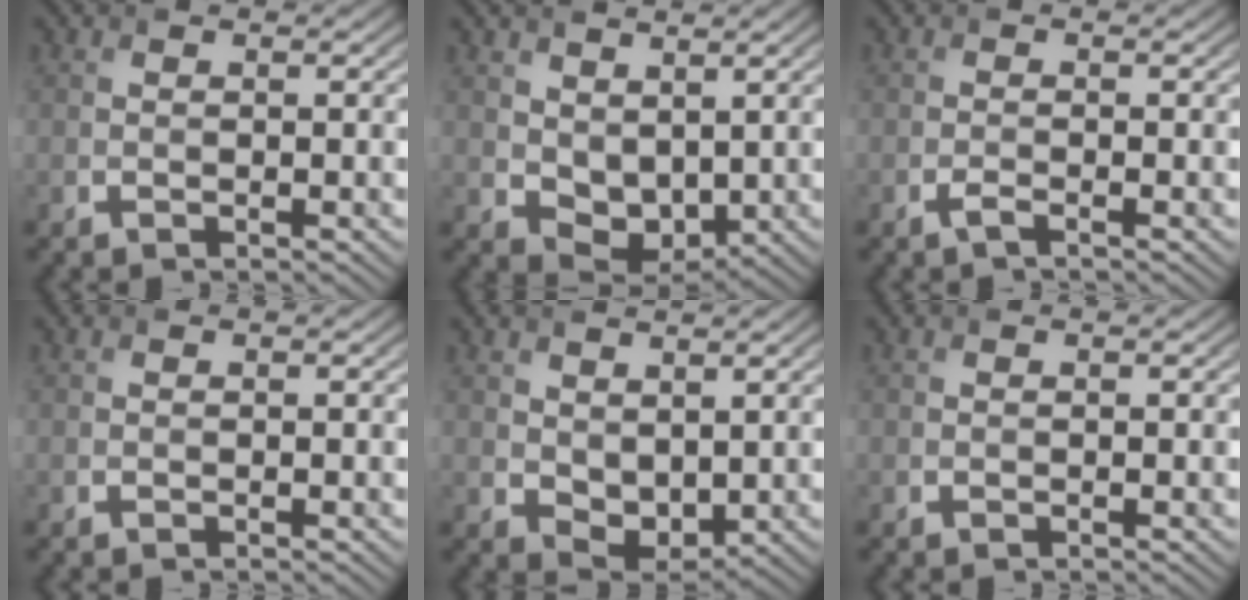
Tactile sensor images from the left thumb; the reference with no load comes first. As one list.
[{"total": 5.4, "force": [2.2, 3.6, 3.3], "torque": [-0.075, -0.010, 0.047]}, {"total": 1.1, "force": [-0.7, 0.2, 0.8], "torque": [-0.018, 0.000, -0.014]}, {"total": 0.0}, {"total": 4.1, "force": [1.7, 2.7, 2.5], "torque": [-0.057, -0.011, 0.039]}, {"total": 0.0}]